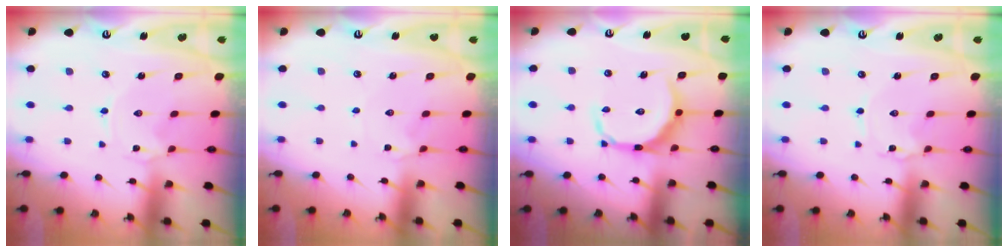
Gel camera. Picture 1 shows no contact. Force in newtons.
{"total": 1.8, "press": 1.8, "slide": 0.4}
{"total": 11.4, "press": 11.4, "slide": 0.3}
{"total": 1.2, "press": 1.1, "slide": 0.2}